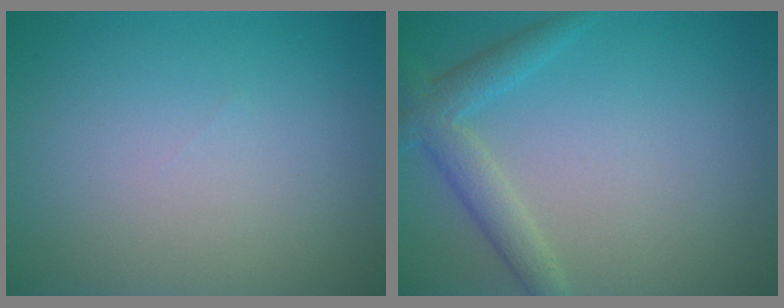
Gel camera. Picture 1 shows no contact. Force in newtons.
{"total": 3.0, "press": 3.0, "slide": 0.1}